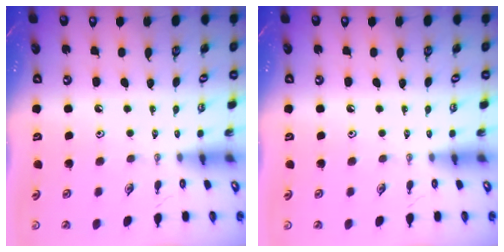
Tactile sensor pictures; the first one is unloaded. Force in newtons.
{"total": 0.0}